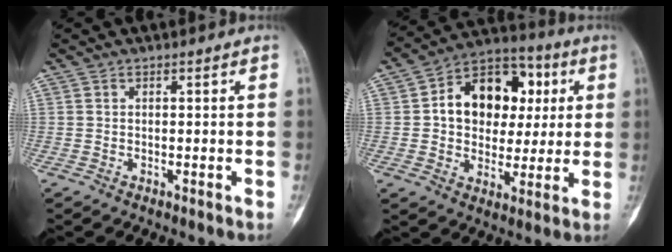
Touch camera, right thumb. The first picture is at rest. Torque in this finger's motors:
{"motor_torque": [0.67, 0.71, 0.27, -0.01, 0.06]}